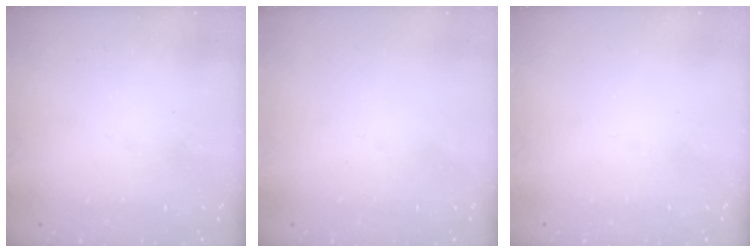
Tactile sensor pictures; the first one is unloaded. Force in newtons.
{"total": 0.0}
{"total": 0.0}